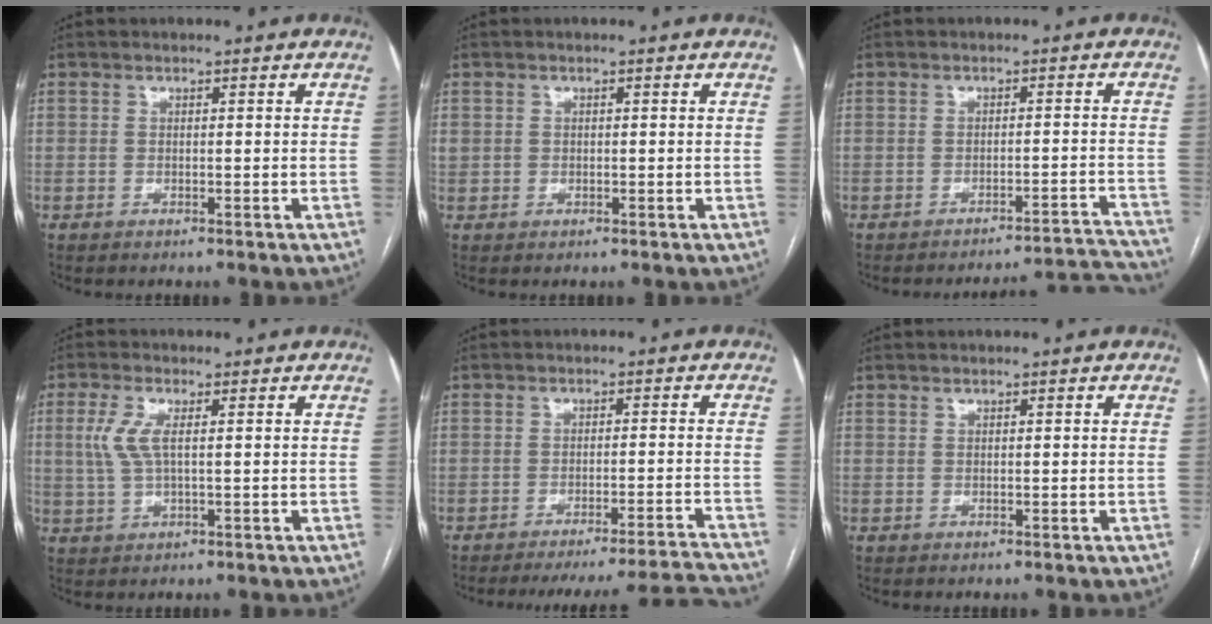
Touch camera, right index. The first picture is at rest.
{"total": 1.6, "force": [0.2, 1.5, 0.6], "torque": [-0.020, 0.013, 0.010]}
{"total": 10.5, "force": [-10.5, -1.1, -0.3], "torque": [0.027, 0.013, -0.125]}
{"total": 4.5, "force": [1.0, 1.2, 4.3], "torque": [-0.111, 0.004, 0.020]}
{"total": 14.6, "force": [-14.1, -2.0, 2.9], "torque": [-0.025, -0.003, -0.182]}
{"total": 0.0}